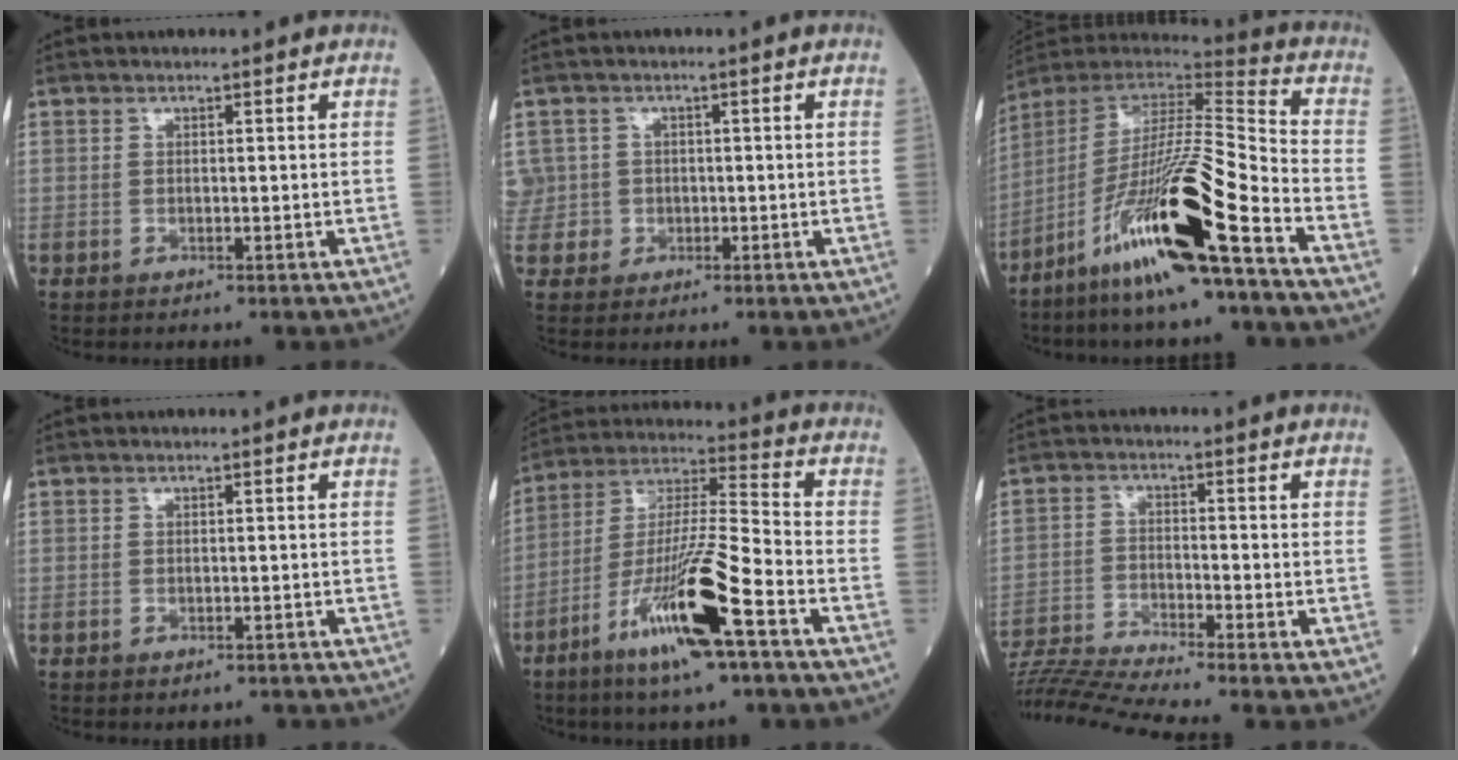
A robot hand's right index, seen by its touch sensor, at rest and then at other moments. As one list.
[{"total": 4.0, "force": [-0.2, 4.0, -0.3], "torque": [0.012, 0.018, -0.003]}, {"total": 20.1, "force": [-11.1, 0.0, 16.8], "torque": [-0.329, -0.039, -0.215]}, {"total": 1.7, "force": [-1.6, 0.5, 0.2], "torque": [-0.001, -0.001, -0.022]}, {"total": 16.4, "force": [-8.0, 0.5, 14.4], "torque": [-0.285, -0.020, -0.148]}, {"total": 10.3, "force": [-9.3, -2.8, 3.2], "torque": [-0.052, -0.018, -0.168]}]